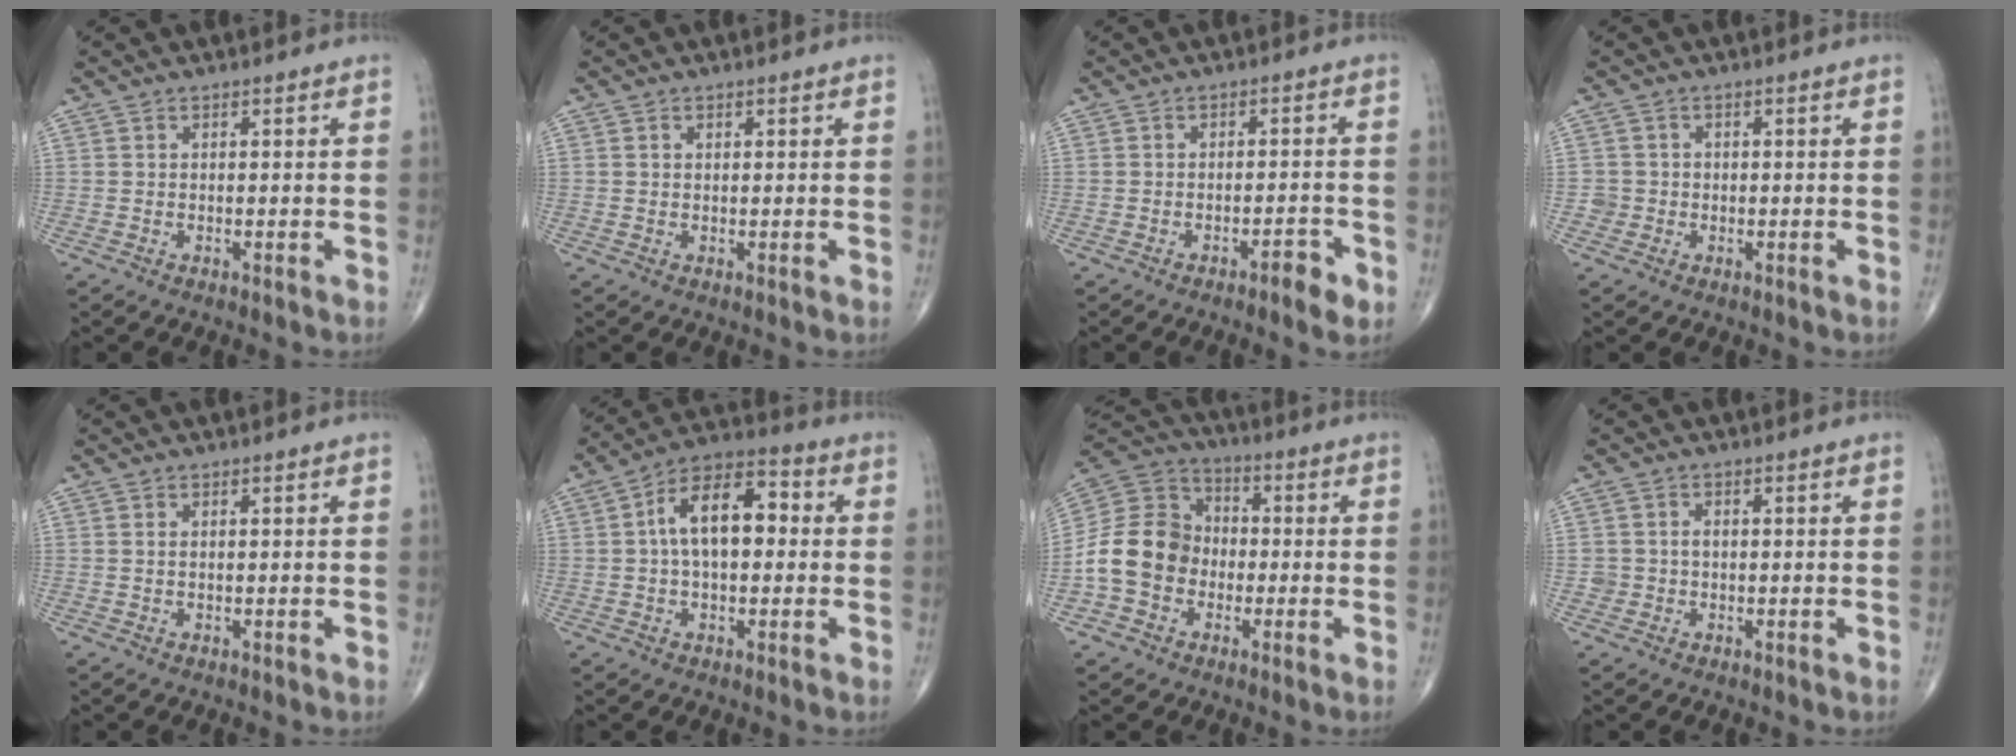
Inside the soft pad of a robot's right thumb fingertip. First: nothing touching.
{"total": 0.9, "force": [0.4, 0.7, 0.4], "torque": [-0.005, -0.001, 0.006]}
{"total": 3.9, "force": [-2.2, 1.2, 3.0], "torque": [-0.039, 0.012, -0.032]}
{"total": 2.0, "force": [-0.4, 2.0, -0.1], "torque": [0.019, 0.009, -0.013]}
{"total": 0.6, "force": [0.1, 0.3, 0.5], "torque": [-0.014, 0.001, 0.003]}
{"total": 12.7, "force": [1.1, 7.1, 10.4], "torque": [-0.162, 0.033, 0.006]}
{"total": 13.3, "force": [-2.9, 11.2, 6.7], "torque": [-0.110, 0.040, -0.064]}
{"total": 2.0, "force": [-0.1, 1.8, 0.8], "torque": [-0.003, 0.004, -0.001]}